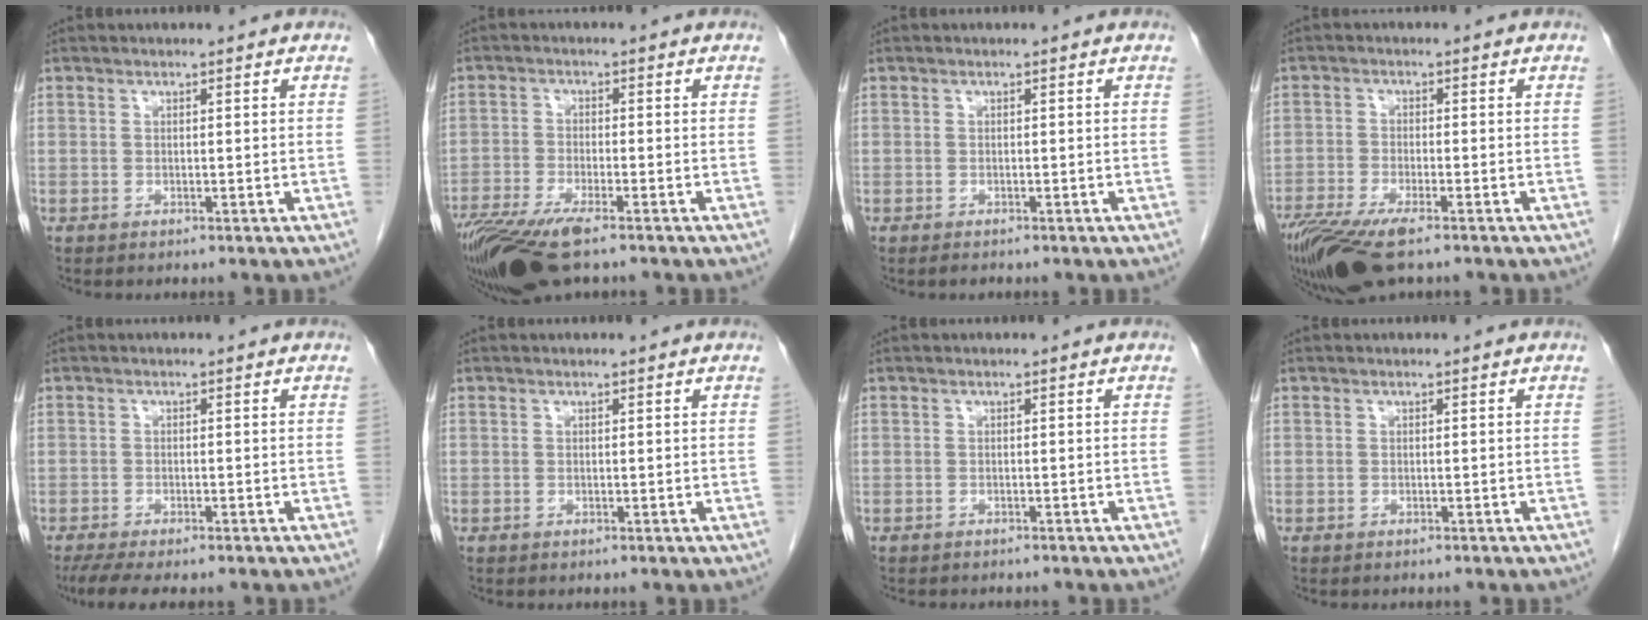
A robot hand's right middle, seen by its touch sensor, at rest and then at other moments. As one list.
[{"total": 12.0, "force": [-8.5, 2.8, 8.0], "torque": [-0.159, -0.024, -0.147]}, {"total": 0.6, "force": [-0.6, 0.2, 0.2], "torque": [-0.008, -0.001, -0.008]}, {"total": 11.4, "force": [-8.0, 2.8, 7.7], "torque": [-0.146, -0.024, -0.138]}, {"total": 7.6, "force": [-6.2, 1.6, 4.1], "torque": [-0.060, -0.012, -0.097]}, {"total": 0.0}, {"total": 4.6, "force": [-4.1, 1.3, 1.7], "torque": [-0.023, -0.004, -0.048]}, {"total": 2.3, "force": [-2.0, 0.6, 0.9], "torque": [-0.019, -0.004, -0.020]}]